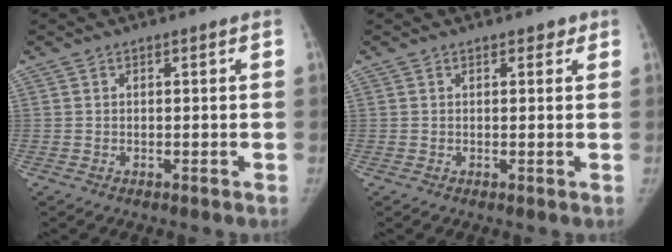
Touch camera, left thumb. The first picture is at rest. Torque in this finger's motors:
{"motor_torque": [-0.02, 0.01, -0.28, 0.05, -0.03]}